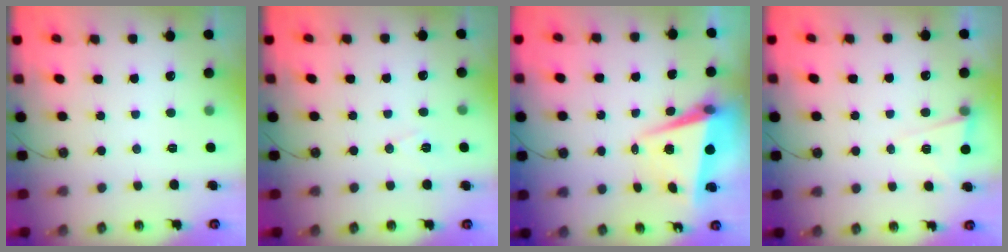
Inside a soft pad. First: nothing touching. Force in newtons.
{"total": 6.4, "press": 4.5, "slide": 4.5}
{"total": 6.8, "press": 6.8, "slide": 1.1}
{"total": 5.2, "press": 3.8, "slide": 3.6}